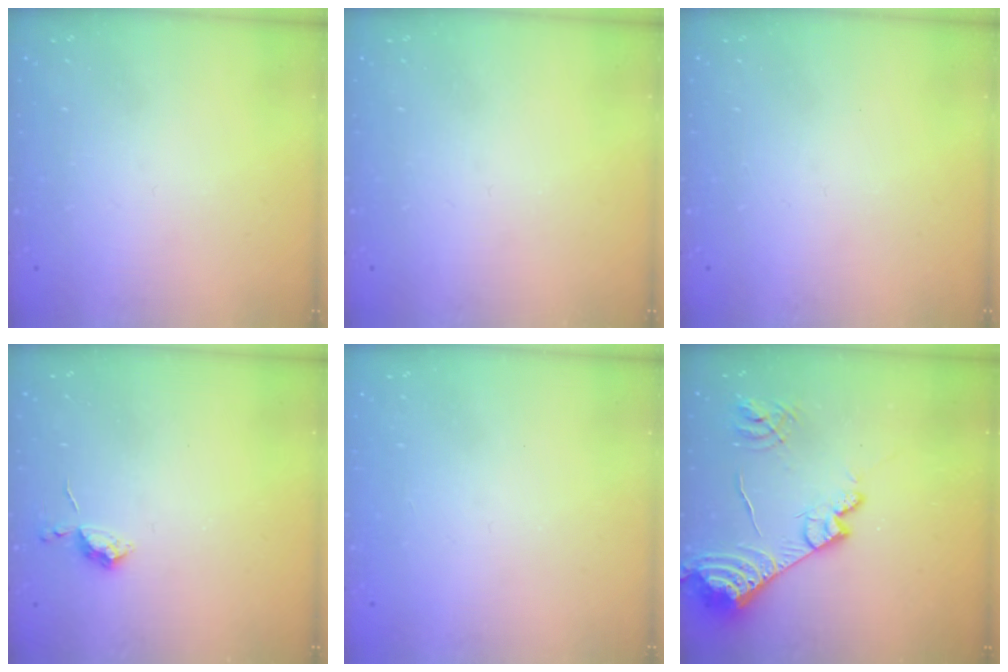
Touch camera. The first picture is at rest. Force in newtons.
{"total": 0.0}
{"total": 0.0}
{"total": 7.0, "press": 6.9, "slide": 0.9}
{"total": 1.1, "press": 1.1, "slide": 0.1}
{"total": 16.6, "press": 16.5, "slide": 1.7}